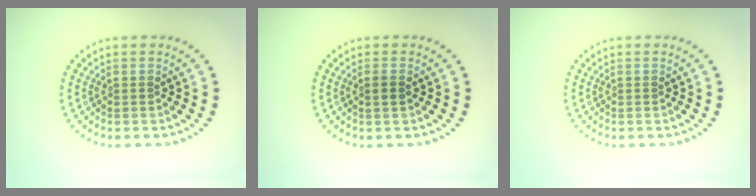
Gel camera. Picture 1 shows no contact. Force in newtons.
{"total": 1.0, "press": 1.0, "slide": 0.4}
{"total": 0.0}